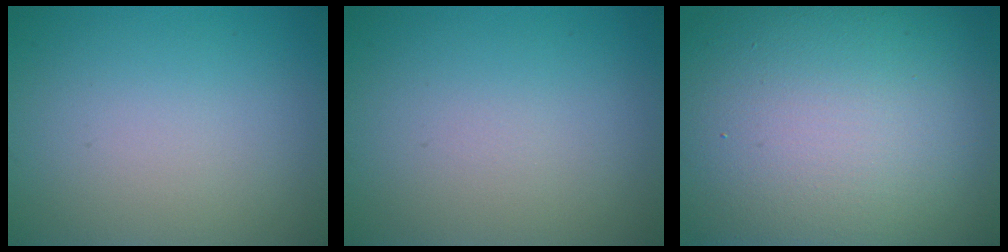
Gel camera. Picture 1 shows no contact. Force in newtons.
{"total": 0.0}
{"total": 21.0, "press": 20.9, "slide": 1.1}